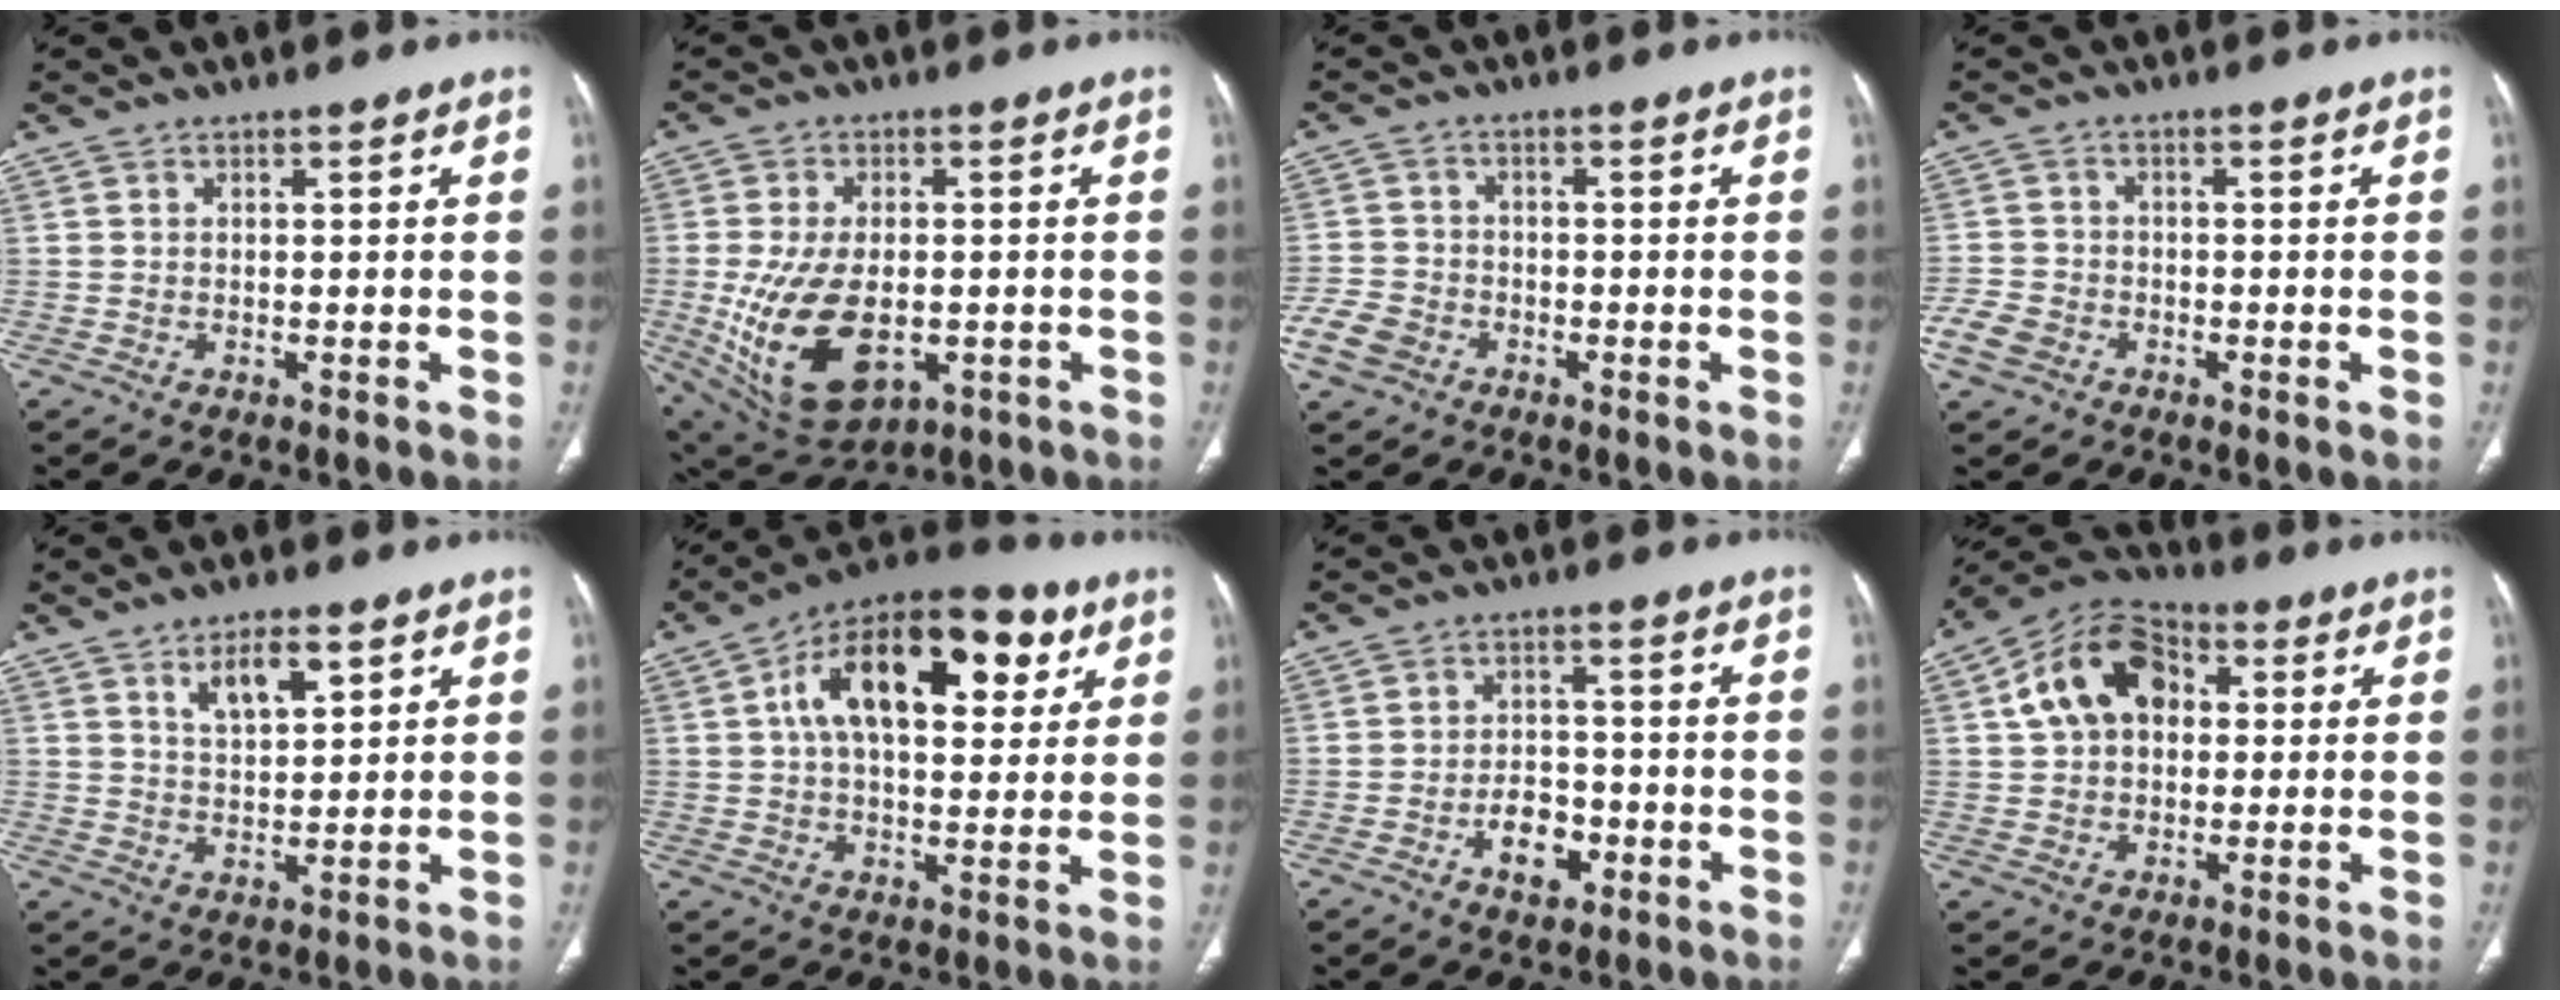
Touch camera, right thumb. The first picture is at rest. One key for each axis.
{"total": 16.8, "fx": -3.2, "fy": 9.7, "fz": 13.3, "tx": -0.247, "ty": -0.008, "tz": -0.026}
{"total": 6.1, "fx": -3.1, "fy": 4.5, "fz": 2.7, "tx": -0.056, "ty": 0.016, "tz": -0.059}
{"total": 5.0, "fx": -2.5, "fy": 3.7, "fz": 2.3, "tx": -0.051, "ty": 0.012, "tz": -0.049}
{"total": 6.9, "fx": 3.7, "fy": 2.8, "fz": 5.1, "tx": -0.075, "ty": -0.022, "tz": 0.066}
{"total": 21.7, "fx": 7.1, "fy": 11.5, "fz": 17.0, "tx": -0.239, "ty": 0.013, "tz": 0.102}
{"total": 6.3, "fx": -2.7, "fy": 4.0, "fz": 4.1, "tx": -0.047, "ty": 0.020, "tz": -0.043}
{"total": 13.9, "fx": 3.0, "fy": 9.8, "fz": 9.3, "tx": -0.139, "ty": 0.022, "tz": 0.041}